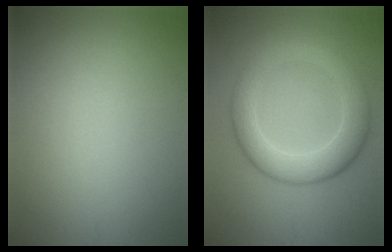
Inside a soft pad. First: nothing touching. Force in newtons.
{"total": 6.0, "press": 6.0, "slide": 0.1}